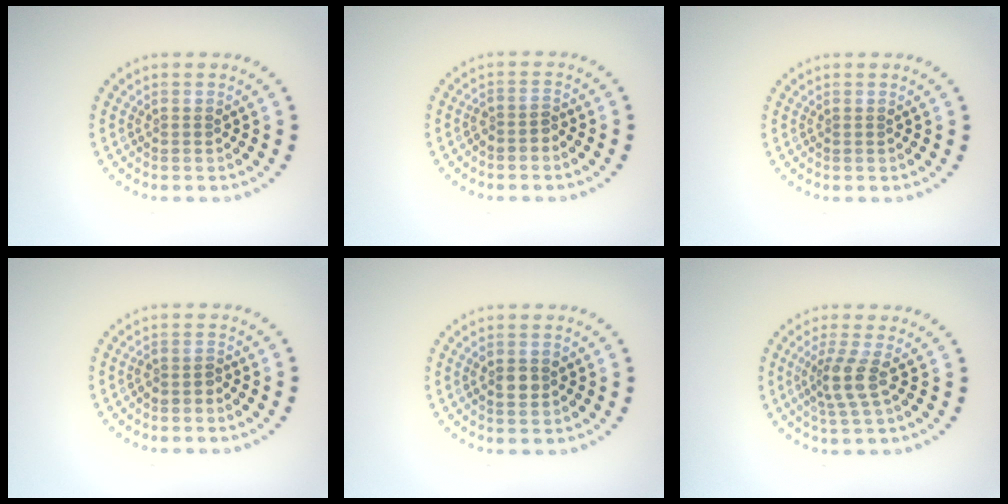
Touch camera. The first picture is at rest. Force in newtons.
{"total": 1.5, "press": 1.1, "slide": 1.0}
{"total": 0.0}
{"total": 1.3, "press": 1.1, "slide": 0.7}
{"total": 2.0, "press": 2.0, "slide": 0.2}
{"total": 2.7, "press": 2.0, "slide": 1.8}